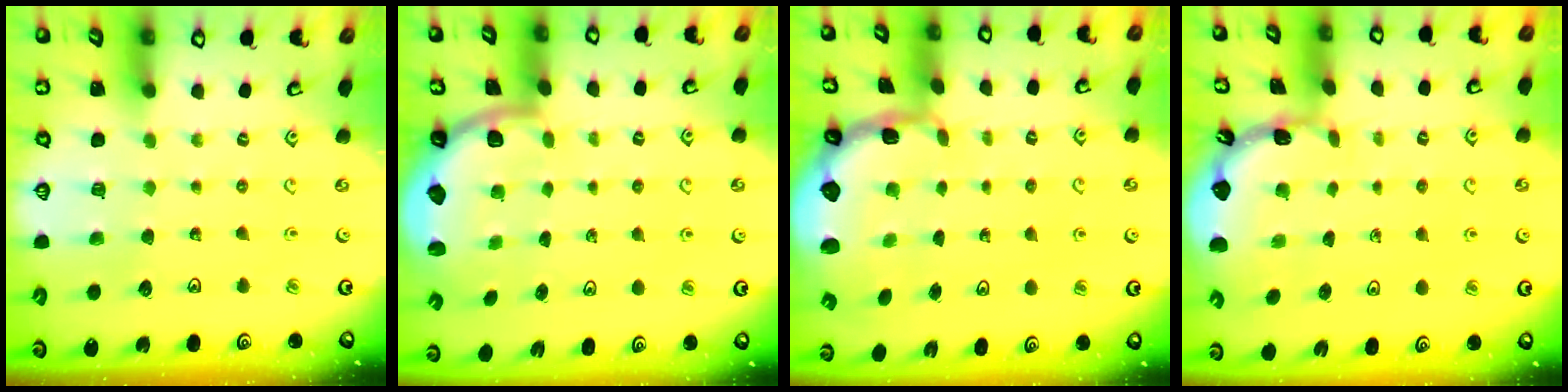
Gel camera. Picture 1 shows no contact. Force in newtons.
{"total": 2.0, "press": 1.9, "slide": 0.5}
{"total": 2.3, "press": 1.5, "slide": 1.8}
{"total": 1.7, "press": 1.7, "slide": 0.1}